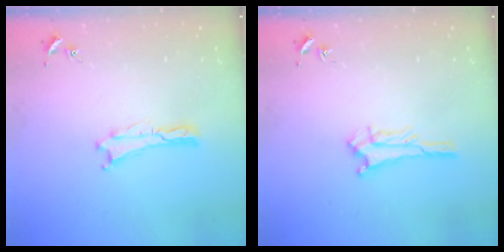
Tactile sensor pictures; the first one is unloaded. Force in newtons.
{"total": 2.3, "press": 2.2, "slide": 0.2}